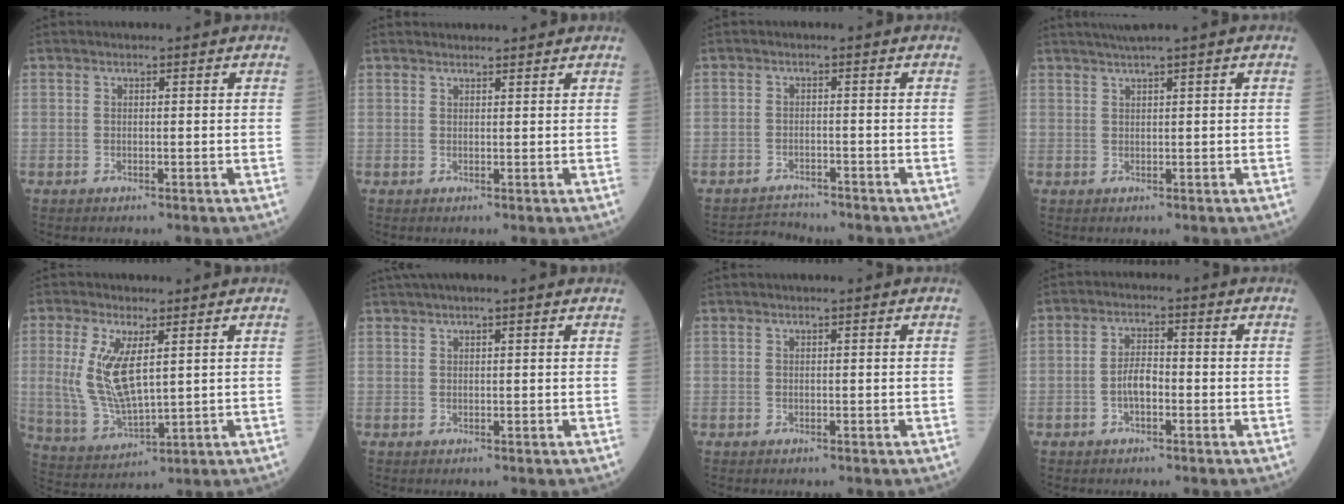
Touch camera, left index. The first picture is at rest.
{"total": 3.3, "force": [3.2, 0.4, 0.6], "torque": [-0.007, 0.021, 0.041]}
{"total": 3.3, "force": [-3.1, 0.0, -1.2], "torque": [0.022, -0.012, -0.050]}
{"total": 2.2, "force": [1.6, -0.8, 1.3], "torque": [-0.029, 0.004, 0.037]}
{"total": 9.3, "force": [2.1, 3.0, 8.5], "torque": [-0.194, -0.004, 0.058]}
{"total": 4.8, "force": [4.0, -0.2, 2.7], "torque": [-0.038, 0.034, 0.058]}
{"total": 0.0}
{"total": 3.5, "force": [-1.2, 1.2, 3.1], "torque": [-0.059, 0.009, -0.017]}